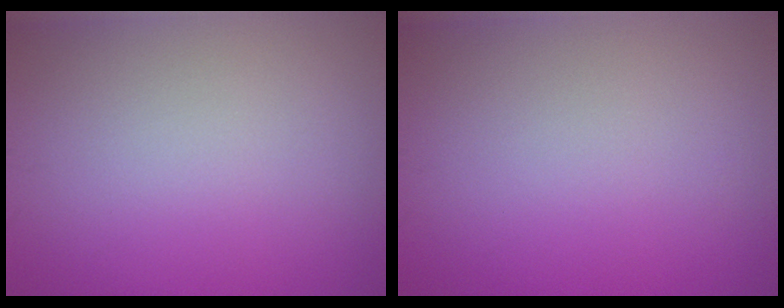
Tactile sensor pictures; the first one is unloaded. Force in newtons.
{"total": 0.0}